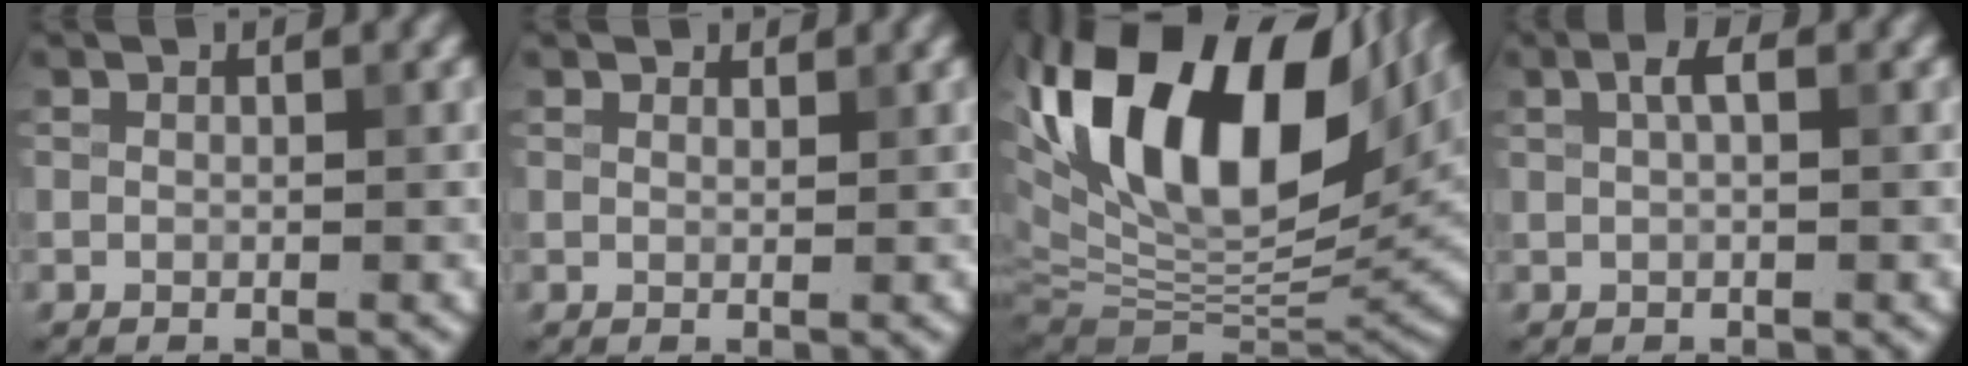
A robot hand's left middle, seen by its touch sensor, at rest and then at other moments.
{"total": 1.2, "force": [1.1, 0.4, 0.2], "torque": [-0.006, -0.002, 0.014]}
{"total": 20.1, "force": [7.7, 10.2, 15.5], "torque": [-0.289, 0.043, 0.135]}
{"total": 1.5, "force": [0.5, 0.4, 1.4], "torque": [-0.027, 0.005, 0.008]}